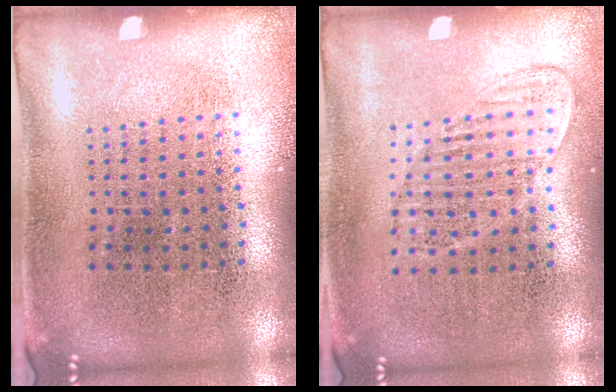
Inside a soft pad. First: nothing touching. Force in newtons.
{"total": 1.2, "press": 1.1, "slide": 0.5}